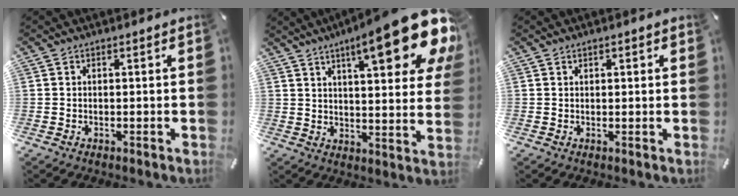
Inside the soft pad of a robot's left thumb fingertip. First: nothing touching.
{"total": 20.9, "force": [11.8, 5.3, 16.4], "torque": [-0.232, -0.073, 0.182]}
{"total": 0.6, "force": [0.3, 0.3, 0.4], "torque": [-0.007, 0.002, 0.006]}